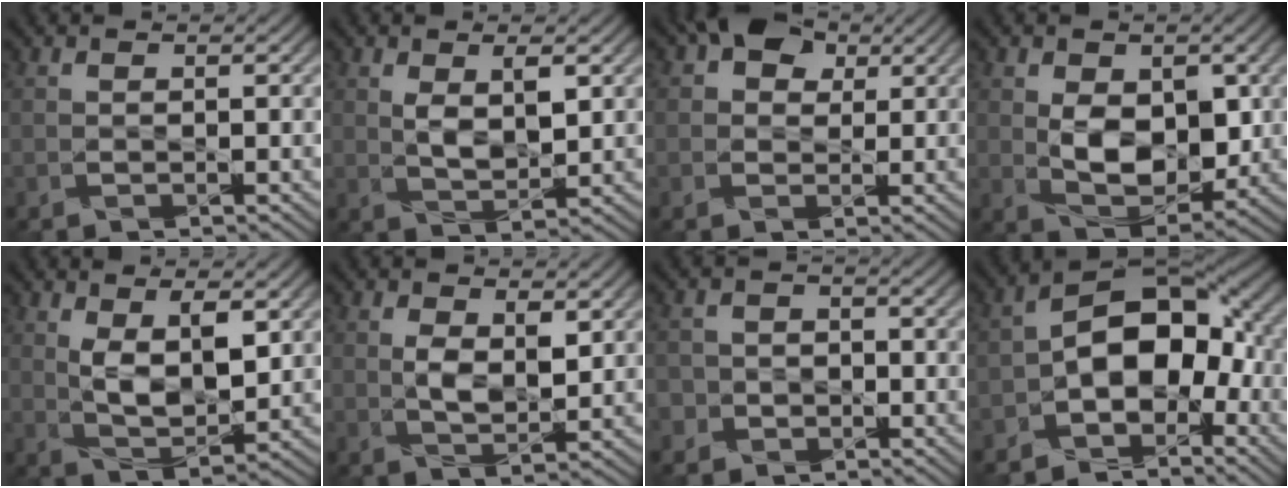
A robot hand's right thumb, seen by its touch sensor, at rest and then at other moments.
{"total": 4.4, "force": [1.4, 2.1, 3.6], "torque": [-0.078, -0.006, 0.030]}
{"total": 5.6, "force": [2.5, 4.1, 2.9], "torque": [-0.057, 0.012, 0.023]}
{"total": 8.0, "force": [0.5, 5.0, 6.1], "torque": [-0.114, -0.013, 0.012]}
{"total": 6.7, "force": [2.0, 3.2, 5.5], "torque": [-0.110, -0.009, 0.043]}
{"total": 4.5, "force": [1.1, 2.3, 3.7], "torque": [-0.080, -0.008, 0.024]}
{"total": 3.6, "force": [-1.5, 3.2, 0.6], "torque": [-0.011, 0.004, -0.042]}
{"total": 10.9, "force": [-2.5, 7.1, 7.8], "torque": [-0.115, 0.006, -0.063]}